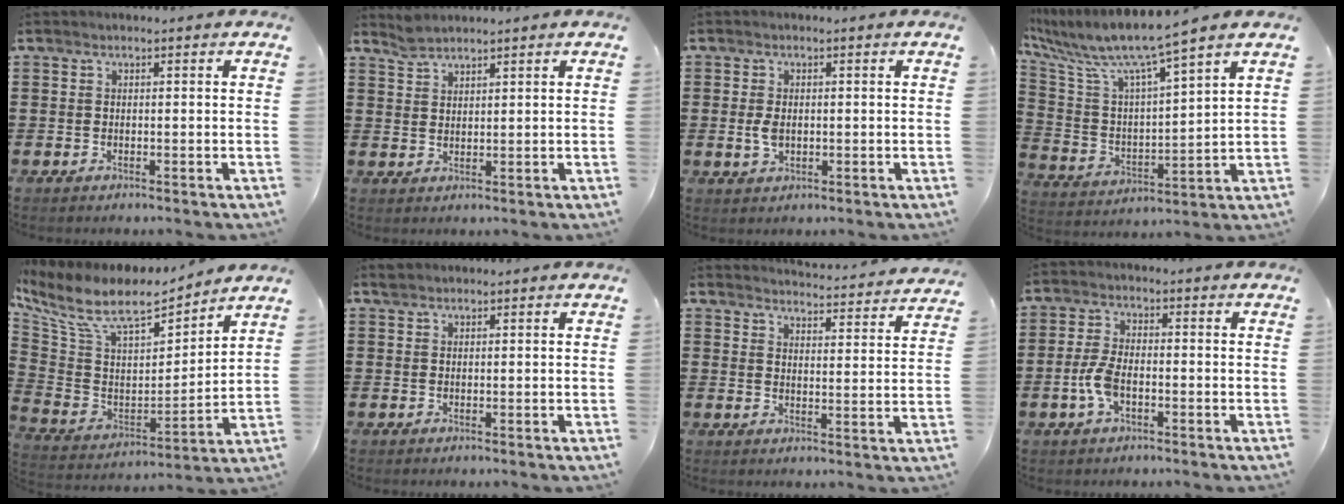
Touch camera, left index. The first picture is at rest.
{"total": 3.0, "force": [3.0, 0.2, 0.3], "torque": [-0.014, -0.005, 0.058]}
{"total": 2.8, "force": [0.1, 1.6, 2.2], "torque": [-0.060, -0.002, -0.004]}
{"total": 7.7, "force": [6.7, 0.0, 3.7], "torque": [-0.105, -0.045, 0.106]}
{"total": 10.5, "force": [8.1, 3.5, 5.7], "torque": [-0.146, -0.049, 0.142]}
{"total": 0.9, "force": [0.8, 0.3, 0.2], "torque": [-0.005, 0.002, 0.016]}
{"total": 3.9, "force": [3.9, -0.5, 0.1], "torque": [-0.011, -0.035, 0.064]}
{"total": 5.2, "force": [-1.5, 2.5, 4.3], "torque": [-0.110, -0.004, -0.035]}